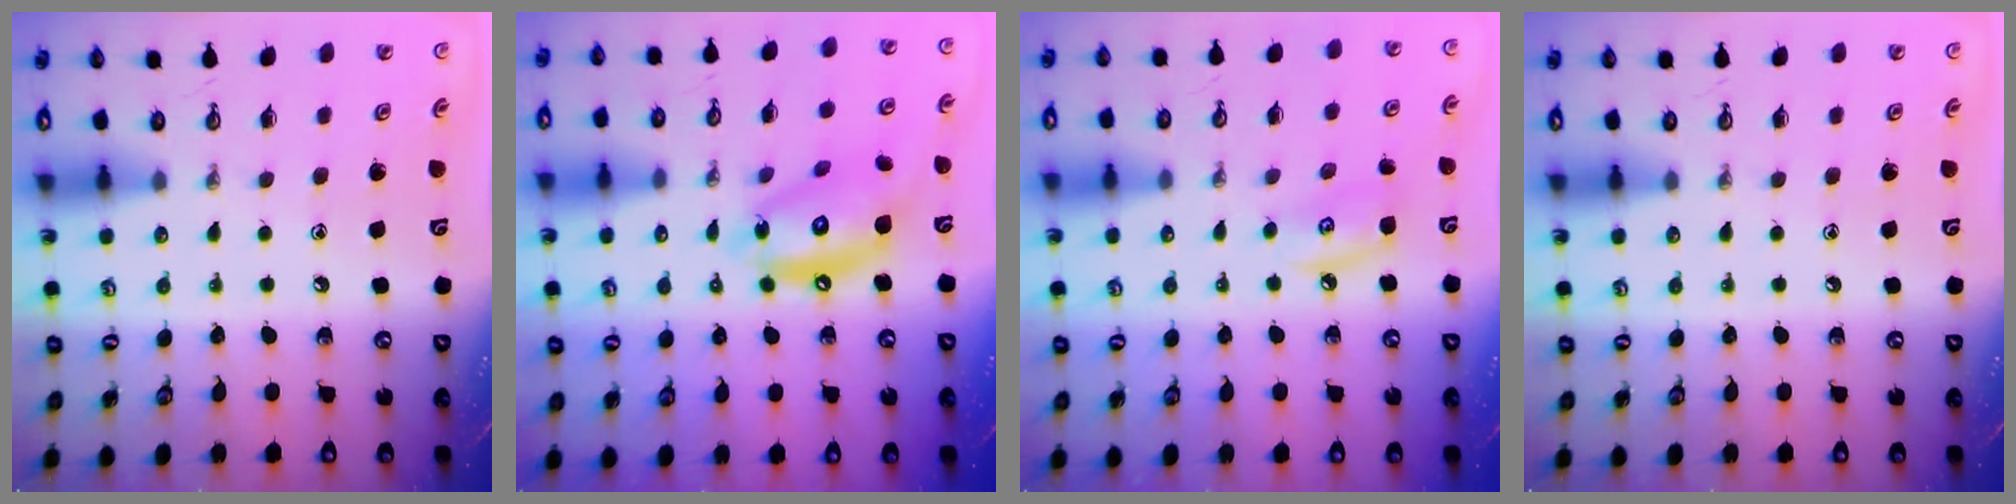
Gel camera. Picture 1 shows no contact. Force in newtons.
{"total": 14.3, "press": 14.2, "slide": 1.3}
{"total": 7.2, "press": 7.2, "slide": 0.6}
{"total": 0.0}